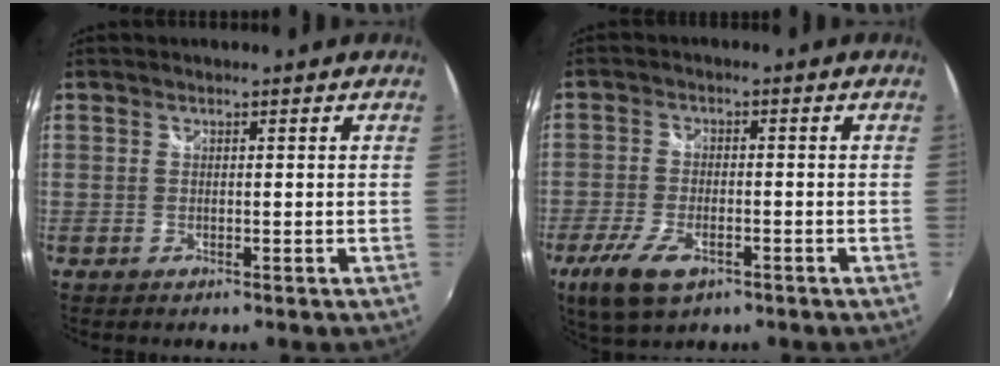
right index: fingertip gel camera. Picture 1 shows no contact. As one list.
[{"total": 10.4, "force": [-5.8, 4.2, 7.6], "torque": [-0.178, -0.032, -0.108]}]